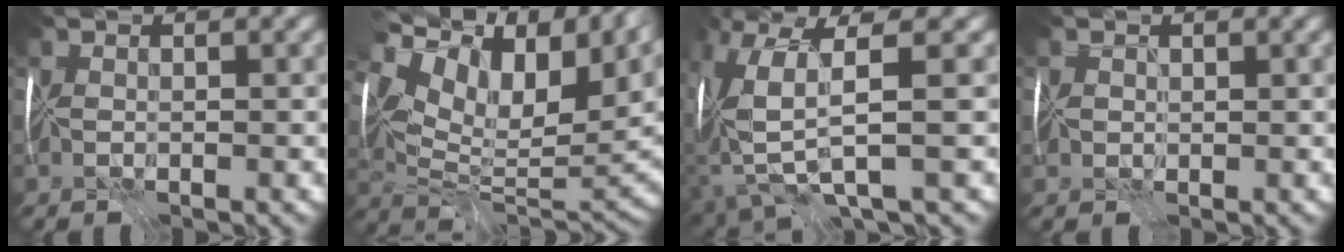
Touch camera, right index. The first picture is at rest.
{"total": 15.0, "force": [6.0, 8.0, 11.3], "torque": [-0.209, 0.006, 0.142]}
{"total": 5.6, "force": [0.3, 0.9, 5.5], "torque": [-0.140, -0.019, 0.014]}
{"total": 0.9, "force": [0.4, 0.9, -0.1], "torque": [-0.003, 0.006, 0.008]}